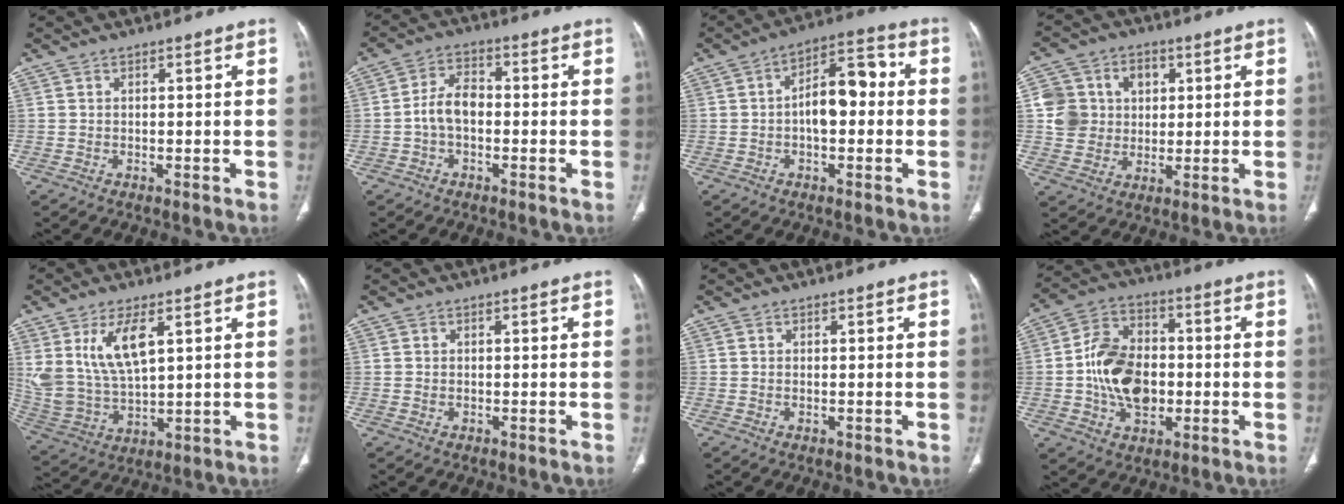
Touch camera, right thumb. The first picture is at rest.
{"total": 5.7, "force": [-1.0, 3.5, 4.3], "torque": [-0.075, 0.022, -0.026]}
{"total": 10.0, "force": [-0.1, 5.3, 8.5], "torque": [-0.116, 0.034, -0.011]}
{"total": 11.2, "force": [1.9, 10.1, 4.3], "torque": [-0.049, 0.009, 0.038]}
{"total": 12.7, "force": [5.2, 5.7, 10.1], "torque": [-0.206, -0.023, 0.119]}
{"total": 0.9, "force": [-0.1, 0.7, 0.5], "torque": [-0.012, 0.002, 0.001]}
{"total": 0.0}
{"total": 14.3, "force": [-1.5, 9.9, 10.2], "torque": [-0.161, 0.022, -0.025]}